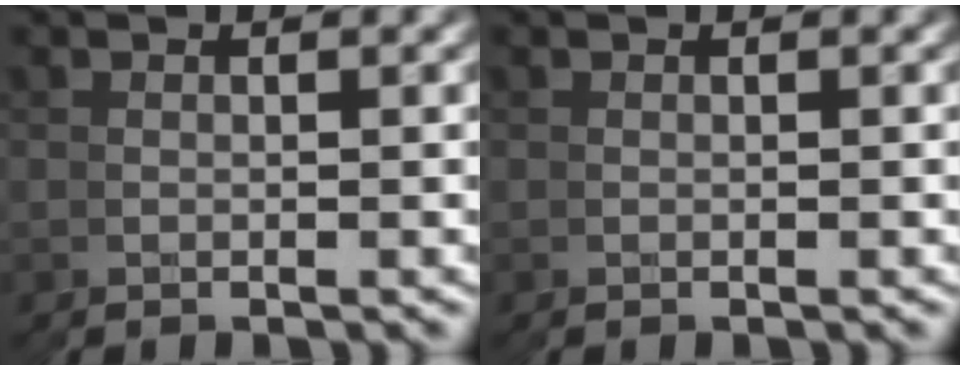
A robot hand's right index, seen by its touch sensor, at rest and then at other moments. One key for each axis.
{"total": 0.0}